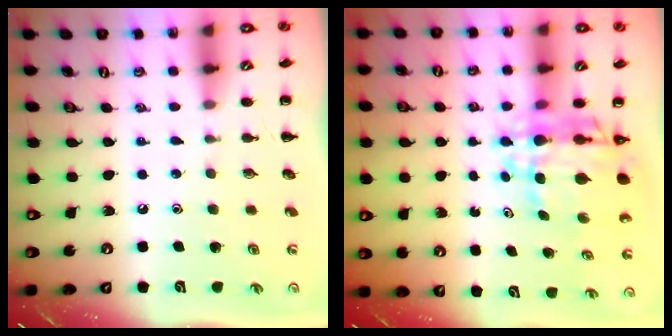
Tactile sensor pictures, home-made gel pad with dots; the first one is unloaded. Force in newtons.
{"total": 9.2, "press": 8.6, "slide": 3.4}